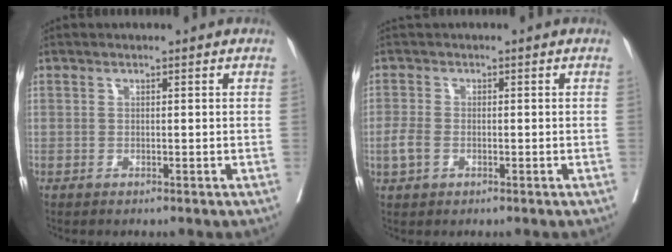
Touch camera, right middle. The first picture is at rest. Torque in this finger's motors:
{"motor_torque": [0.01, 0.00, 0.05, 0.02]}